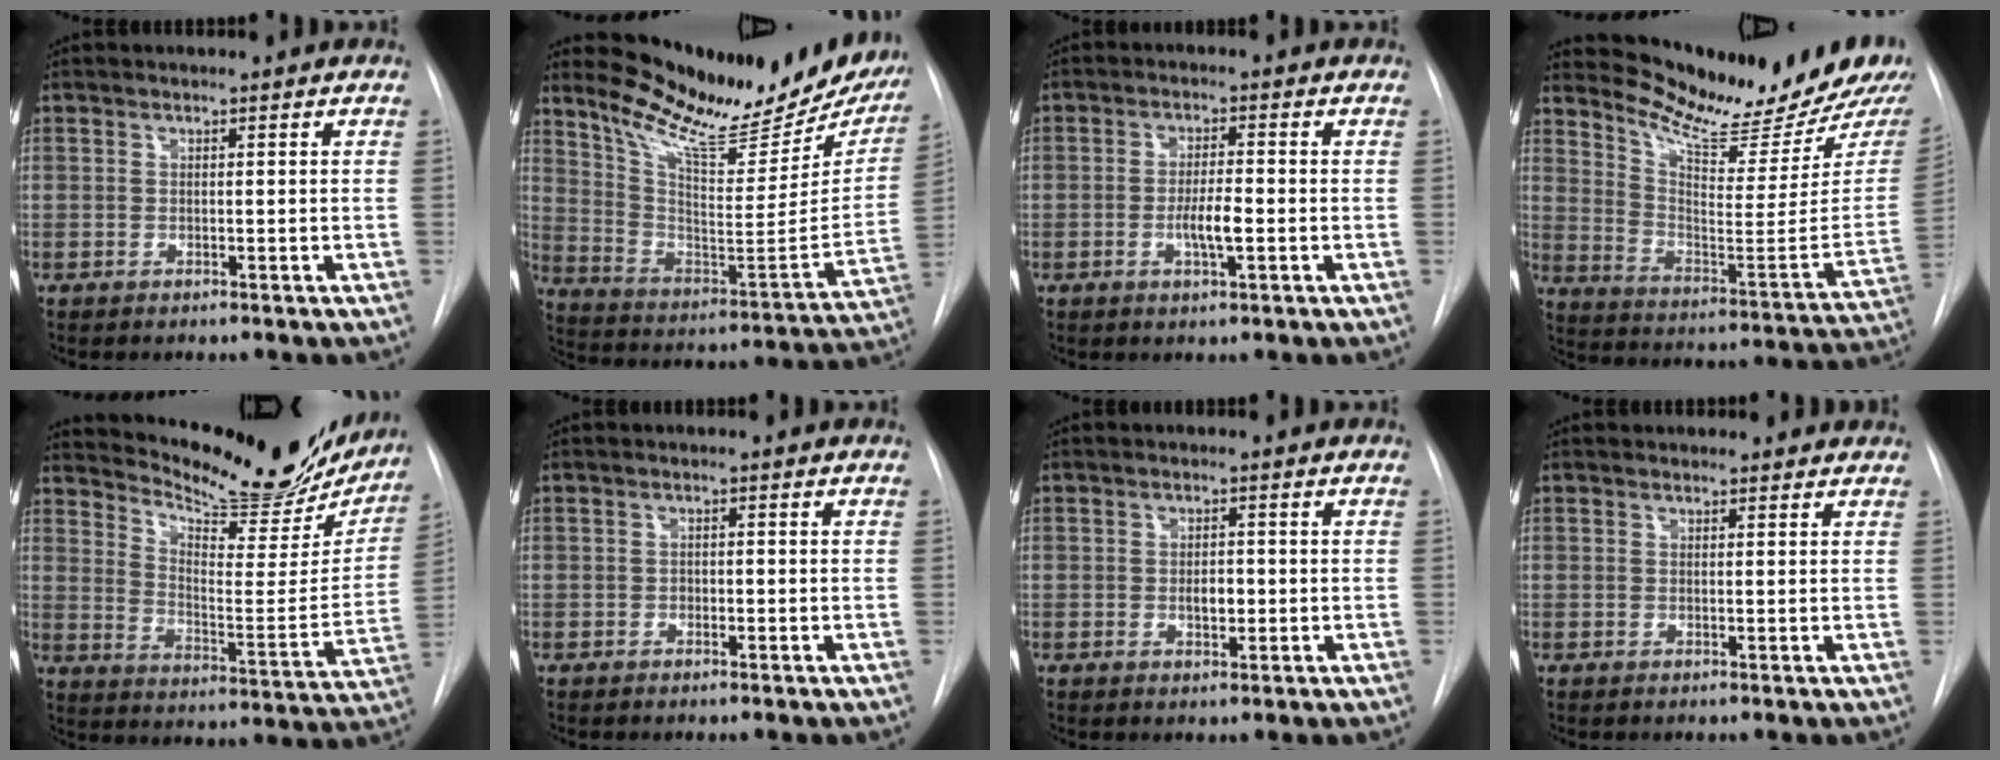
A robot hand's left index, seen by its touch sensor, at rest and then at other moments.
{"total": 24.5, "force": [20.5, 5.5, 12.1], "torque": [-0.187, -0.065, 0.292]}
{"total": 4.1, "force": [-1.5, 0.7, 3.8], "torque": [-0.071, -0.007, -0.024]}
{"total": 20.1, "force": [18.2, 1.4, 8.3], "torque": [-0.134, -0.100, 0.260]}
{"total": 22.5, "force": [20.2, 5.0, 8.5], "torque": [-0.127, -0.061, 0.269]}
{"total": 1.0, "force": [-0.8, 0.5, 0.3], "torque": [-0.002, -0.002, -0.013]}
{"total": 2.4, "force": [-0.7, 1.3, 1.9], "torque": [-0.032, -0.004, -0.009]}
{"total": 2.2, "force": [2.0, 0.9, 0.1], "torque": [-0.001, 0.001, 0.012]}